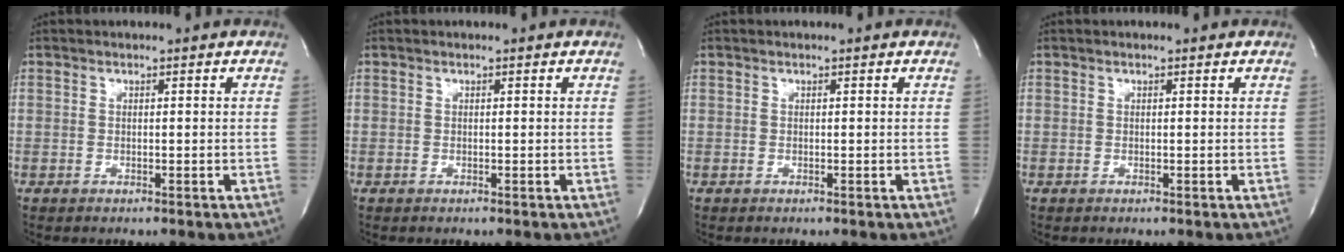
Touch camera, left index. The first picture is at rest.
{"total": 0.0}
{"total": 0.0}
{"total": 0.0}